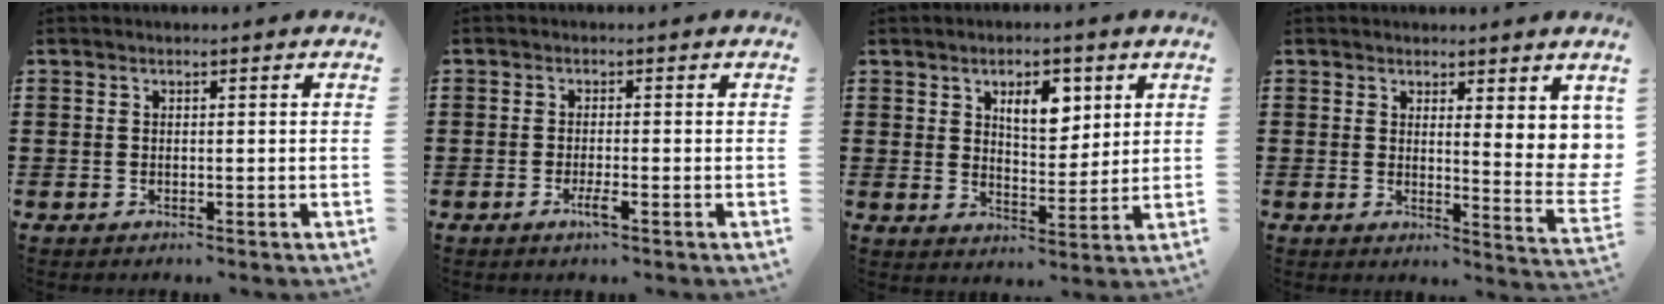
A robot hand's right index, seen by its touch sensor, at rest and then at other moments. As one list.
[{"total": 2.5, "force": [-1.3, 0.2, 2.2], "torque": [-0.043, -0.004, -0.025]}, {"total": 6.3, "force": [3.0, 3.2, 4.6], "torque": [-0.076, 0.003, 0.046]}, {"total": 3.6, "force": [2.5, 0.8, 2.5], "torque": [-0.045, -0.023, 0.040]}]